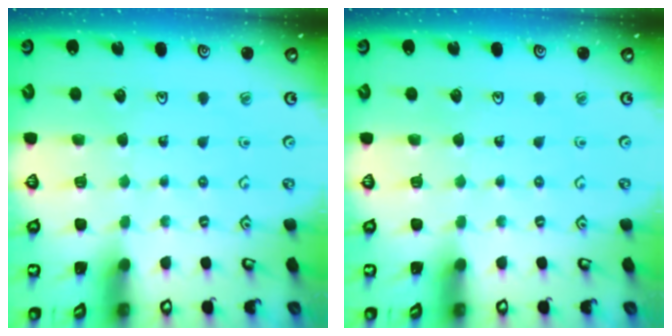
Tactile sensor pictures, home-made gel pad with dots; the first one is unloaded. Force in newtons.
{"total": 0.0}